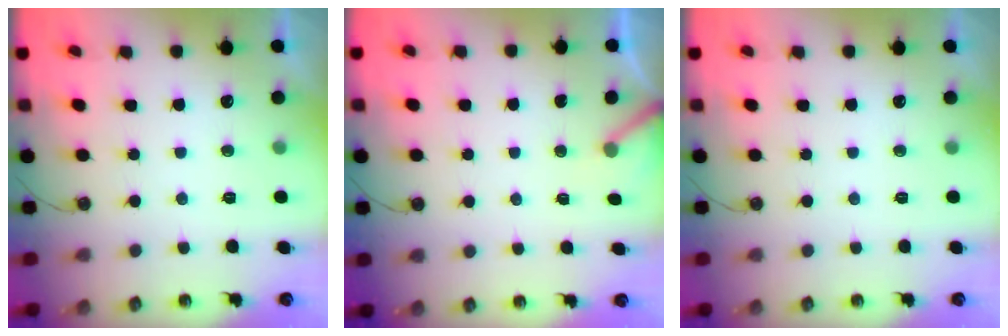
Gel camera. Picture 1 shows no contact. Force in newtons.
{"total": 4.1, "press": 4.1, "slide": 0.4}
{"total": 0.0}